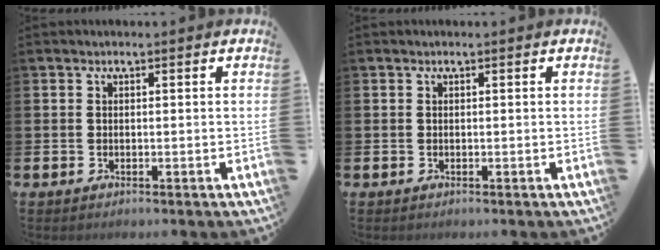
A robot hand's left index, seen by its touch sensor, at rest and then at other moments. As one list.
[{"total": 0.0}]